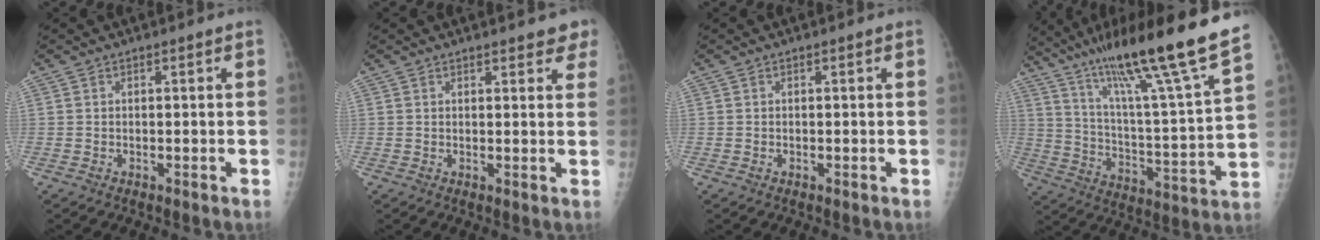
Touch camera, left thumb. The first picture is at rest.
{"total": 4.8, "force": [3.8, 1.6, 2.4], "torque": [0.001, -0.011, 0.038]}
{"total": 0.0}
{"total": 25.0, "force": [18.2, 0.6, 17.2], "torque": [-0.264, -0.079, 0.297]}